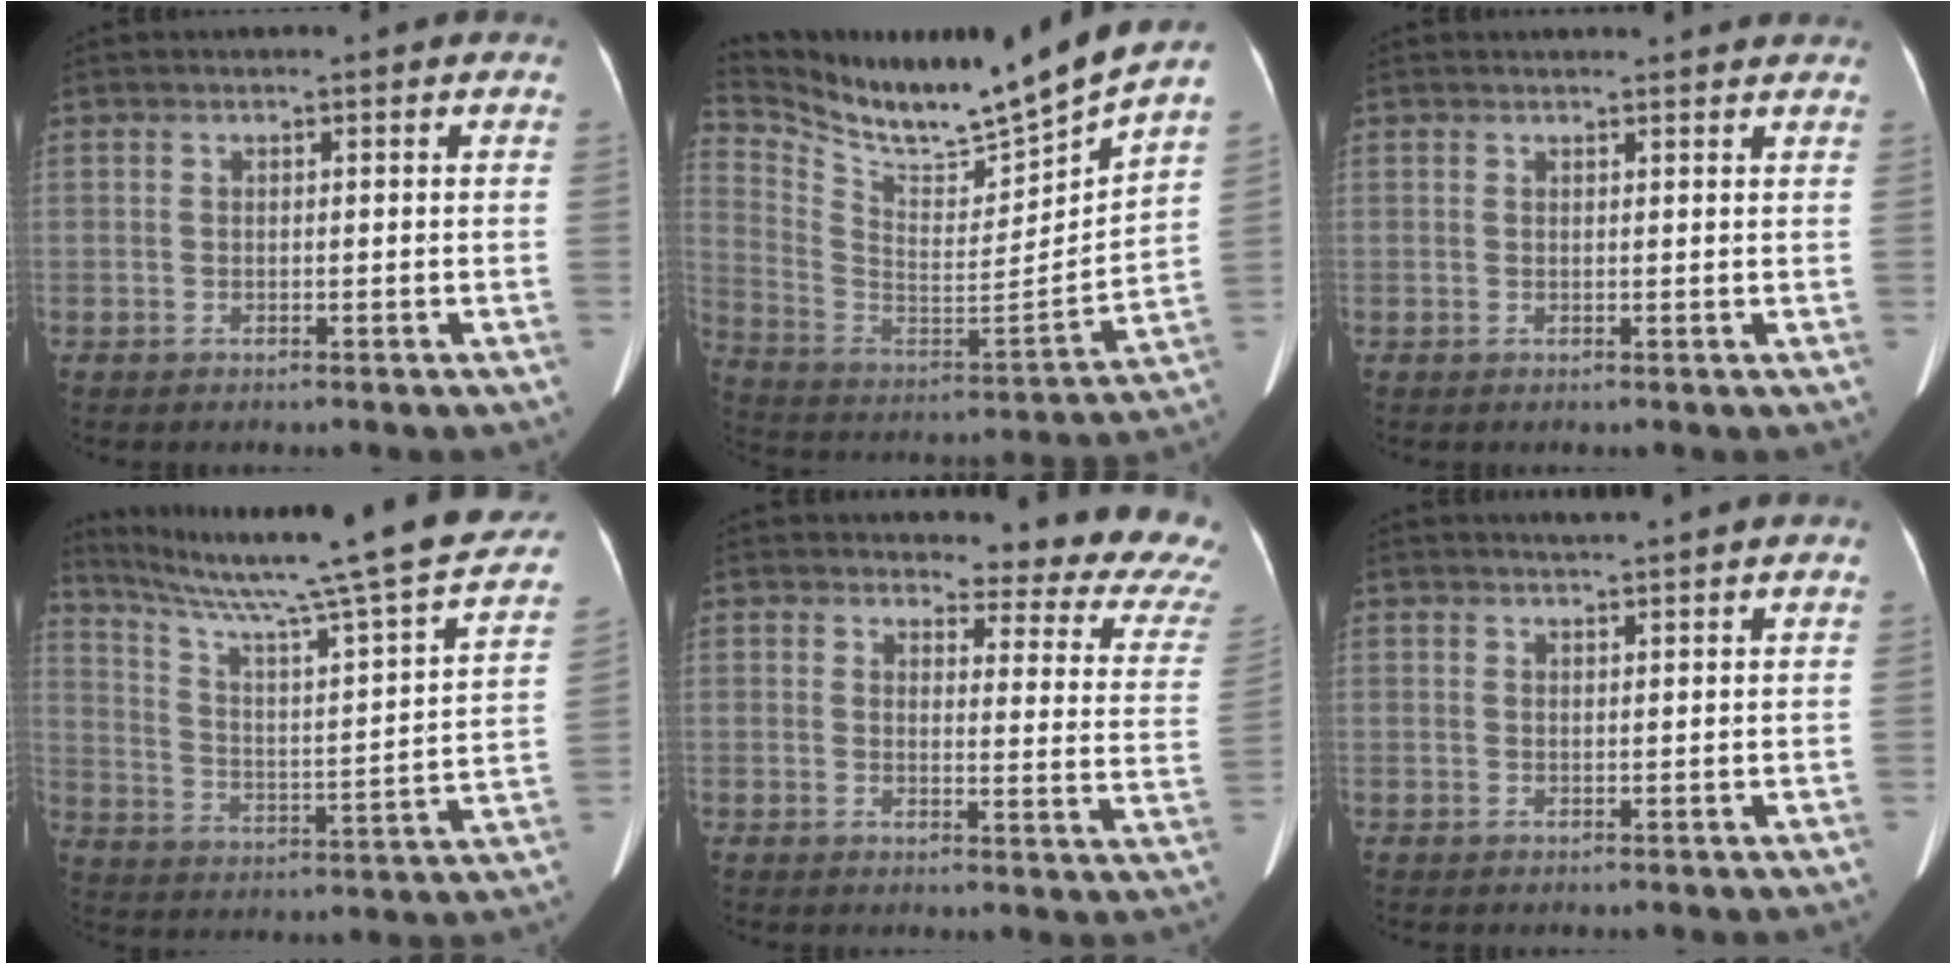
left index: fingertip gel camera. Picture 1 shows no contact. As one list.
[{"total": 19.7, "force": [17.8, -1.2, 8.5], "torque": [-0.168, -0.061, 0.298]}, {"total": 4.7, "force": [4.6, 0.5, 1.1], "torque": [-0.013, 0.015, 0.044]}, {"total": 27.3, "force": [22.5, 1.4, 15.6], "torque": [-0.250, -0.035, 0.311]}, {"total": 13.4, "force": [12.9, 1.9, 3.1], "torque": [-0.011, -0.093, 0.112]}, {"total": 1.5, "force": [1.4, -0.5, 0.3], "torque": [-0.005, 0.003, 0.030]}]